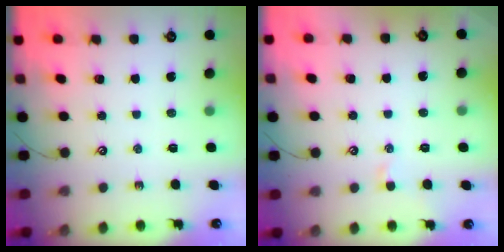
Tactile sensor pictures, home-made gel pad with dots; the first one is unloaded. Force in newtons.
{"total": 0.7, "press": 0.6, "slide": 0.5}